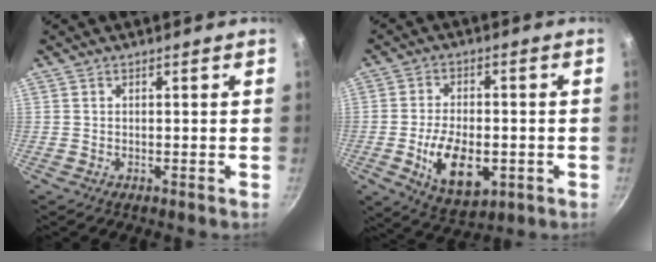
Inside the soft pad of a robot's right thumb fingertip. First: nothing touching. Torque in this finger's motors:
{"motor_torque": [-0.15, 0.66, 0.35, 0.28, 0.10]}